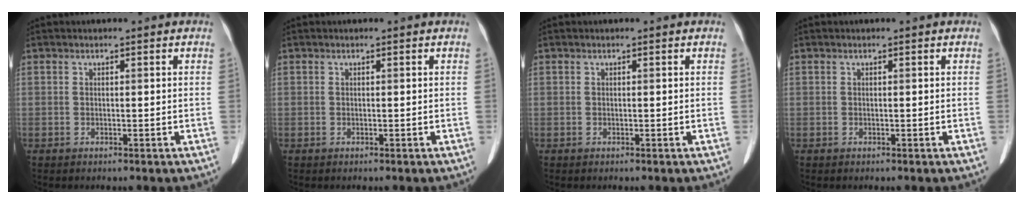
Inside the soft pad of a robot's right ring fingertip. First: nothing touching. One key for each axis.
{"total": 0.0}
{"total": 0.0}
{"total": 0.0}